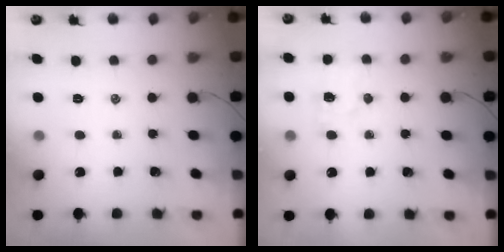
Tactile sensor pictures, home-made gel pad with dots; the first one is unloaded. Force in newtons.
{"total": 5.4, "press": 5.3, "slide": 1.2}